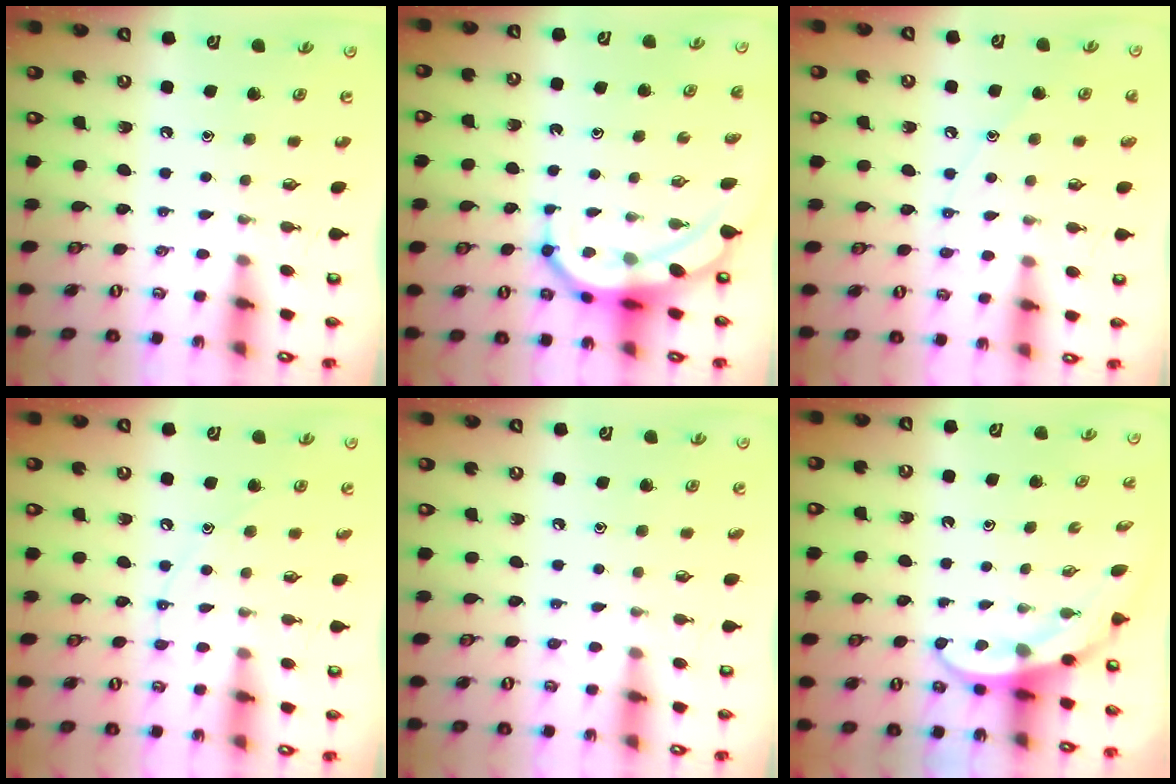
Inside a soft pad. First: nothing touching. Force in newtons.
{"total": 8.4, "press": 8.4, "slide": 0.8}
{"total": 7.2, "press": 7.1, "slide": 0.8}
{"total": 7.0, "press": 6.9, "slide": 0.7}
{"total": 4.3, "press": 4.3, "slide": 0.5}
{"total": 3.9, "press": 3.9, "slide": 0.4}